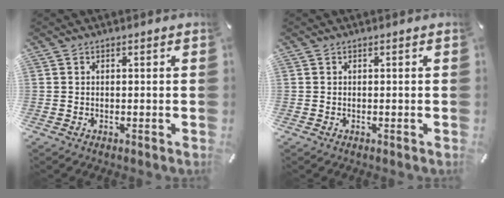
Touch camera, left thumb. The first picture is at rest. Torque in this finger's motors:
{"motor_torque": [0.00, 0.00, 0.00, 0.00, 0.00]}